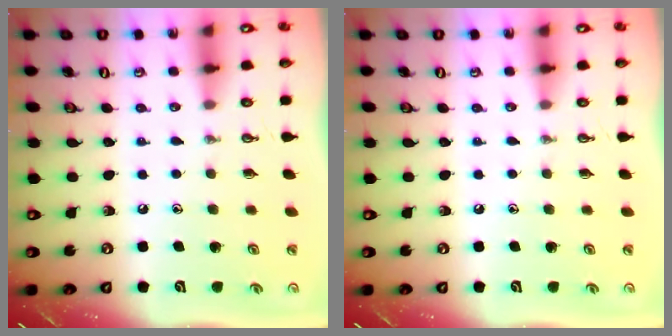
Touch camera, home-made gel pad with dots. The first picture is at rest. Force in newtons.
{"total": 0.0}